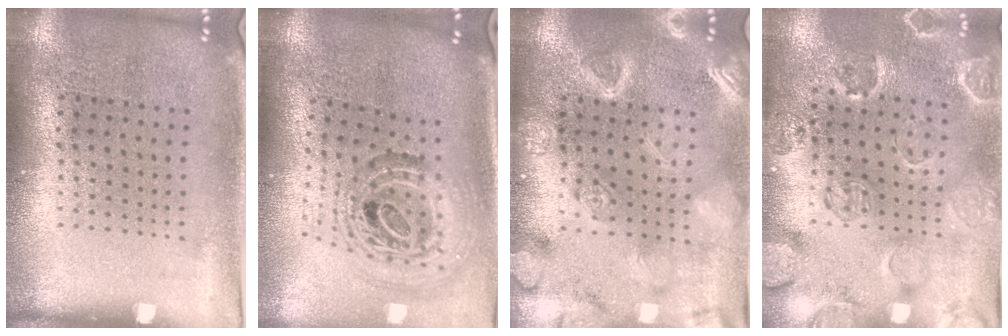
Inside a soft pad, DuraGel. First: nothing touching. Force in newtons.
{"total": 1.8, "press": 1.5, "slide": 0.9}
{"total": 3.0, "press": 3.0, "slide": 0.2}
{"total": 2.4, "press": 2.1, "slide": 1.3}